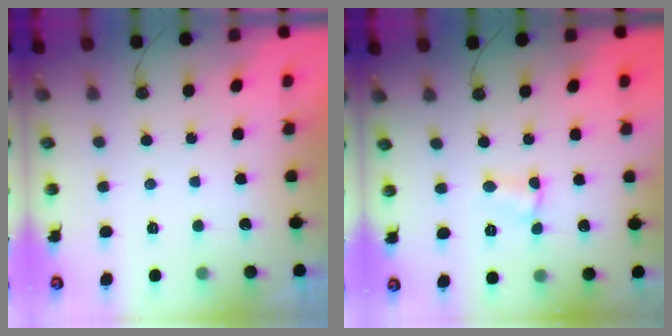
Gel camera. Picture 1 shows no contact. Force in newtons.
{"total": 1.9, "press": 1.9, "slide": 0.3}